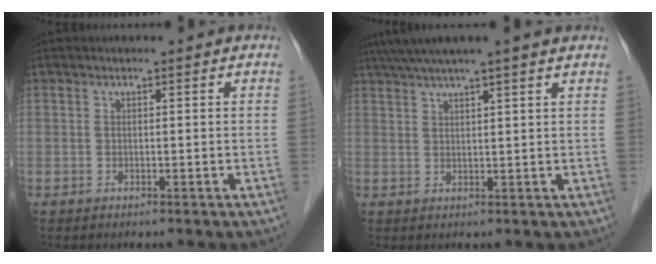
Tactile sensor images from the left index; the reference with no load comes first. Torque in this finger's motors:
{"motor_torque": [0.53, -1.50, 0.78, 0.21]}